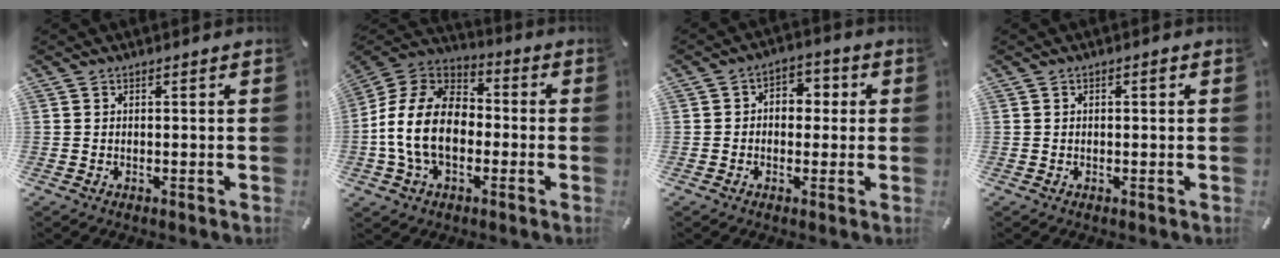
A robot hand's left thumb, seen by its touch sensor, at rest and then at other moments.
{"total": 15.7, "force": [-3.6, 11.1, 10.5], "torque": [-0.234, 0.035, -0.068]}
{"total": 4.7, "force": [-1.0, 3.9, 2.5], "torque": [-0.032, 0.013, -0.025]}
{"total": 1.2, "force": [0.1, 0.6, 1.1], "torque": [-0.021, 0.005, 0.001]}